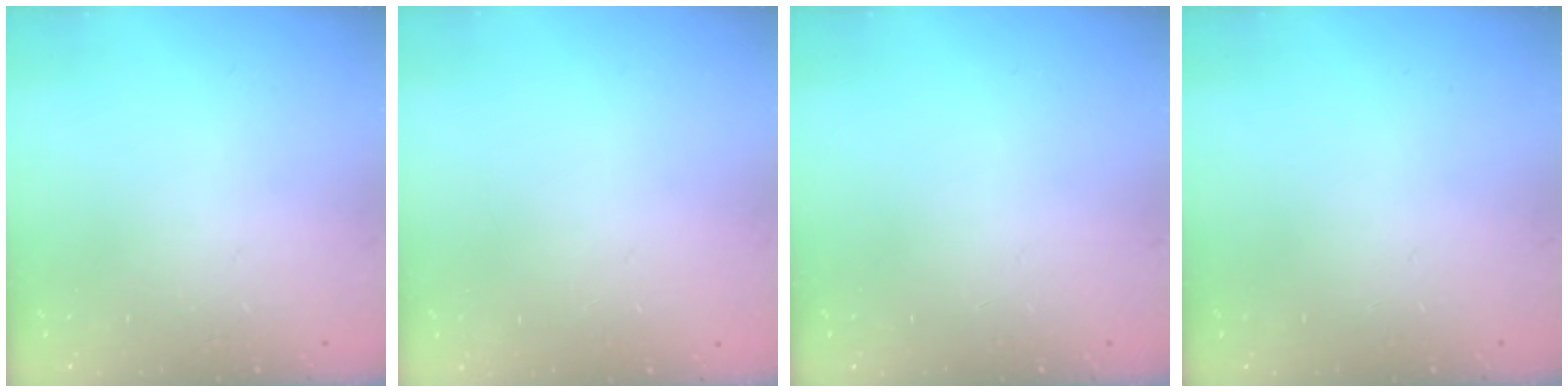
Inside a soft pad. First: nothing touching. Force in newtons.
{"total": 0.0}
{"total": 0.0}
{"total": 0.0}